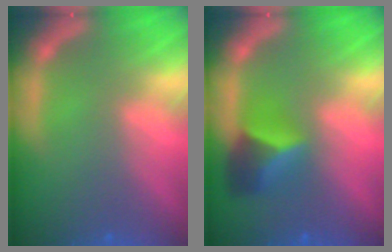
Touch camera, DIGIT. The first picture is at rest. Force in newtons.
{"total": 4.0}